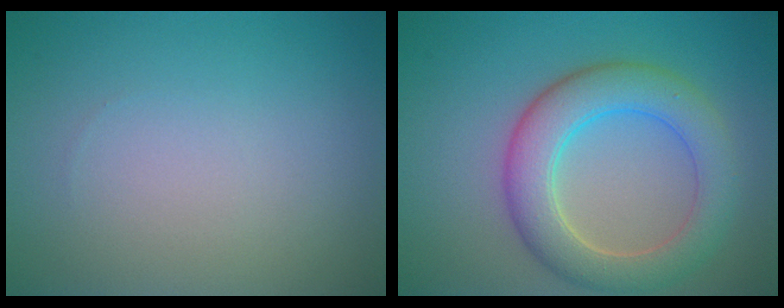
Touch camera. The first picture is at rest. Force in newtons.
{"total": 6.2, "press": 6.2, "slide": 0.3}